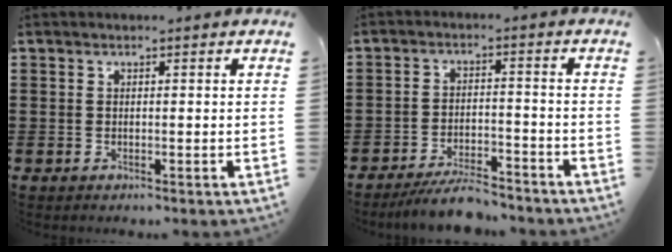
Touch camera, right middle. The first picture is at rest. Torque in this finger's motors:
{"motor_torque": [1.58, 0.56, 0.24, 0.07]}